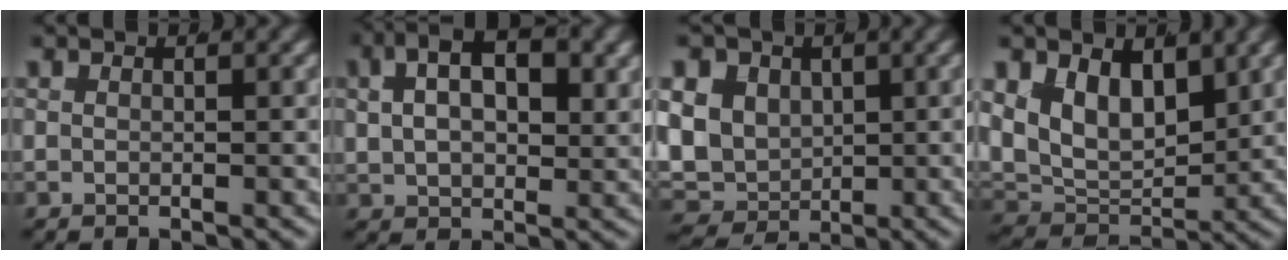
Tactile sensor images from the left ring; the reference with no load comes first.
{"total": 7.2, "force": [2.2, 4.5, 5.1], "torque": [-0.074, 0.014, 0.023]}
{"total": 11.3, "force": [-2.0, 10.2, 4.4], "torque": [-0.131, -0.053, -0.030]}
{"total": 9.7, "force": [0.2, 7.7, 5.8], "torque": [-0.109, -0.027, 0.002]}